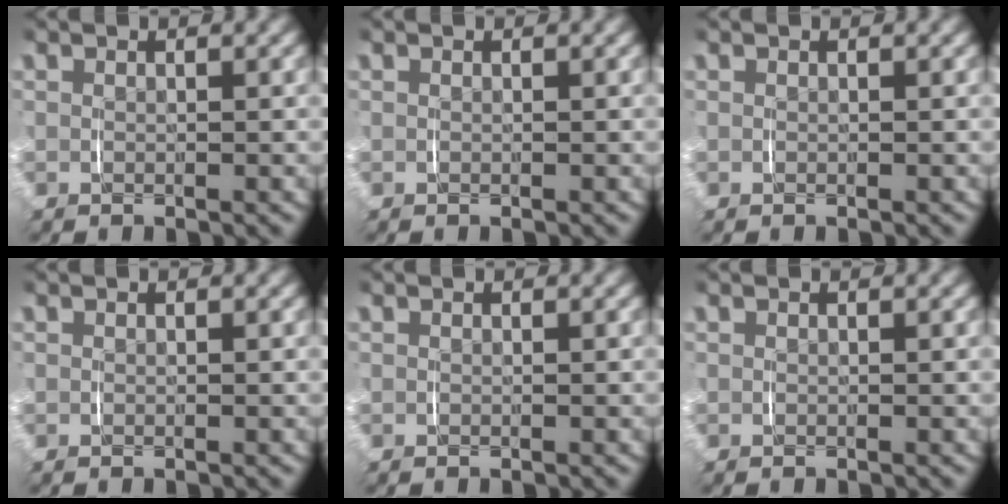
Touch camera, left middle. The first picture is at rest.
{"total": 0.0}
{"total": 0.0}
{"total": 0.0}
{"total": 0.0}
{"total": 0.0}